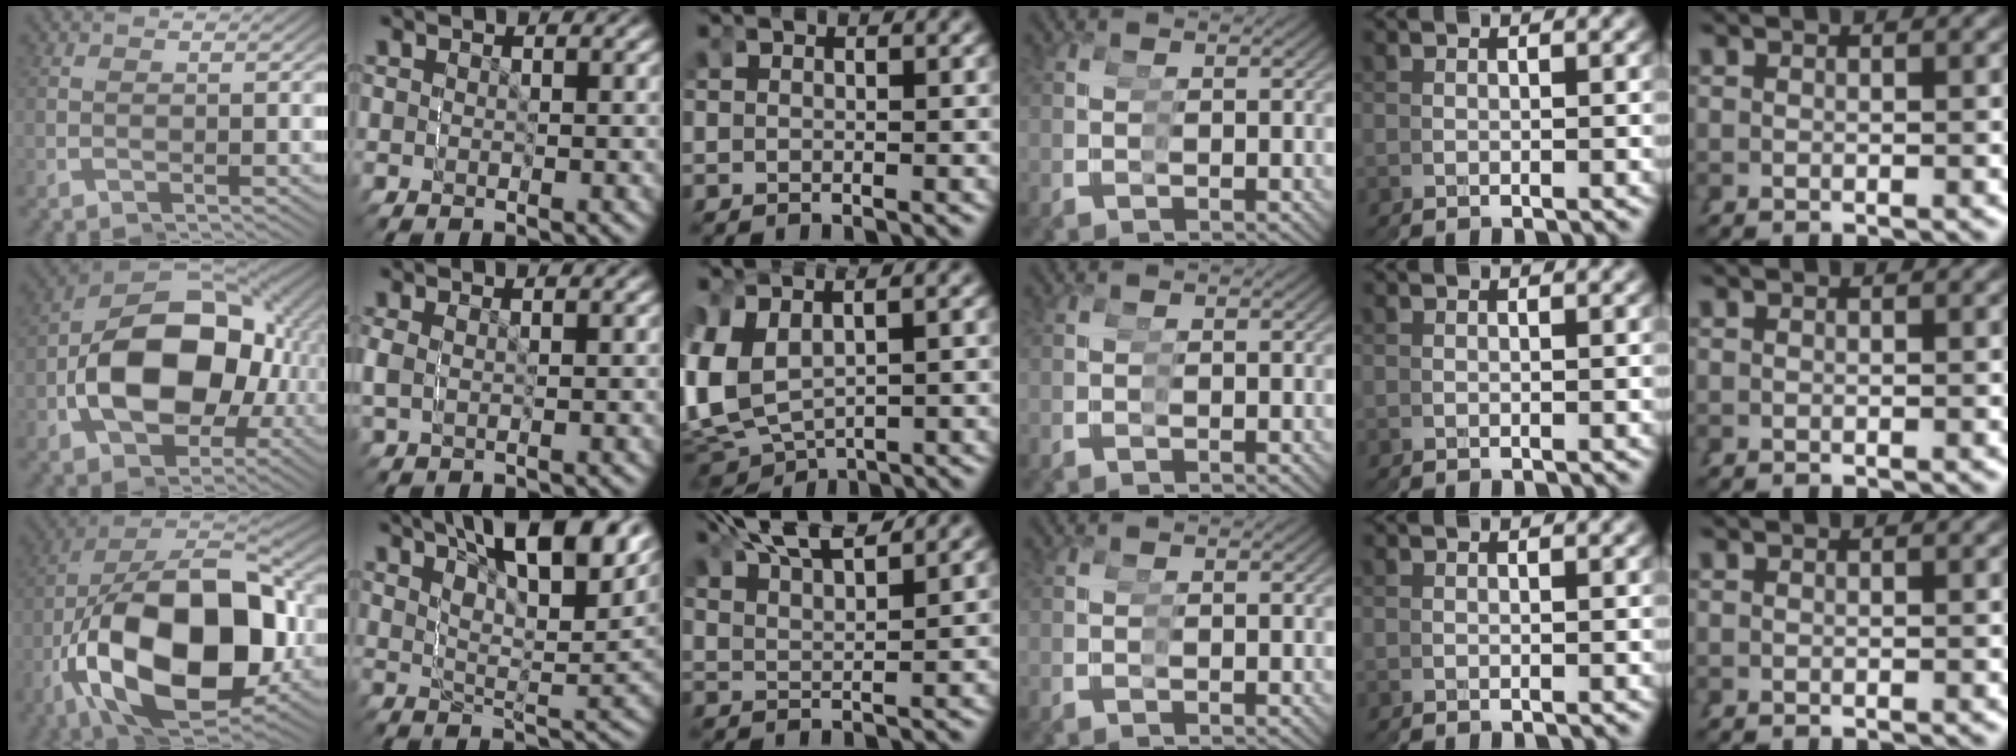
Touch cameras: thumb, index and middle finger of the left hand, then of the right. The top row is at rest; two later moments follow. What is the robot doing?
{"motion": "grasp_and_lifting", "object": "screwdriver"}